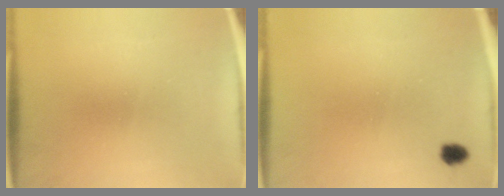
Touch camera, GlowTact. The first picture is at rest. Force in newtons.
{"total": 1.8}